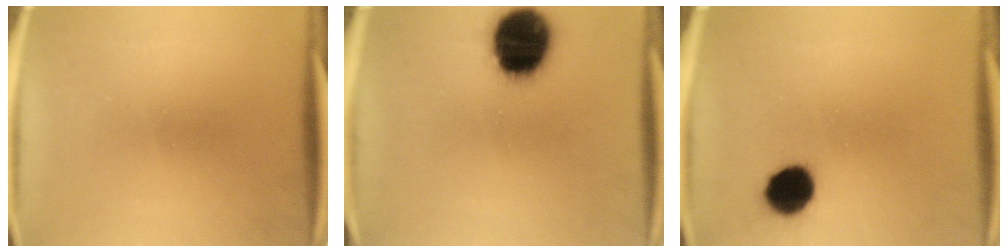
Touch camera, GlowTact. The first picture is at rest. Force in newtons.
{"total": 19.3}
{"total": 8.9}